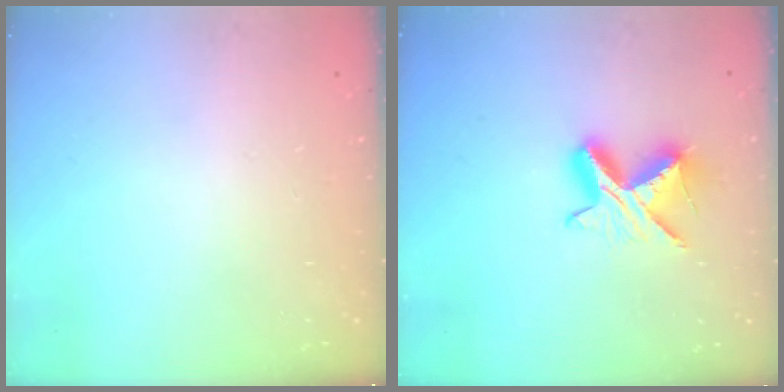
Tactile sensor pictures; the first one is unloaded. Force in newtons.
{"total": 9.2, "press": 9.2, "slide": 0.3}